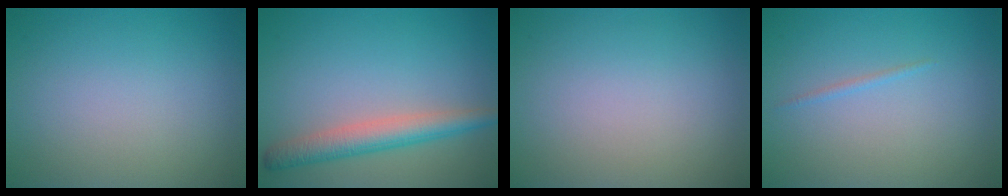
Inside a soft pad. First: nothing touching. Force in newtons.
{"total": 3.8, "press": 3.8, "slide": 0.3}
{"total": 0.0}
{"total": 0.6, "press": 0.6, "slide": 0.1}